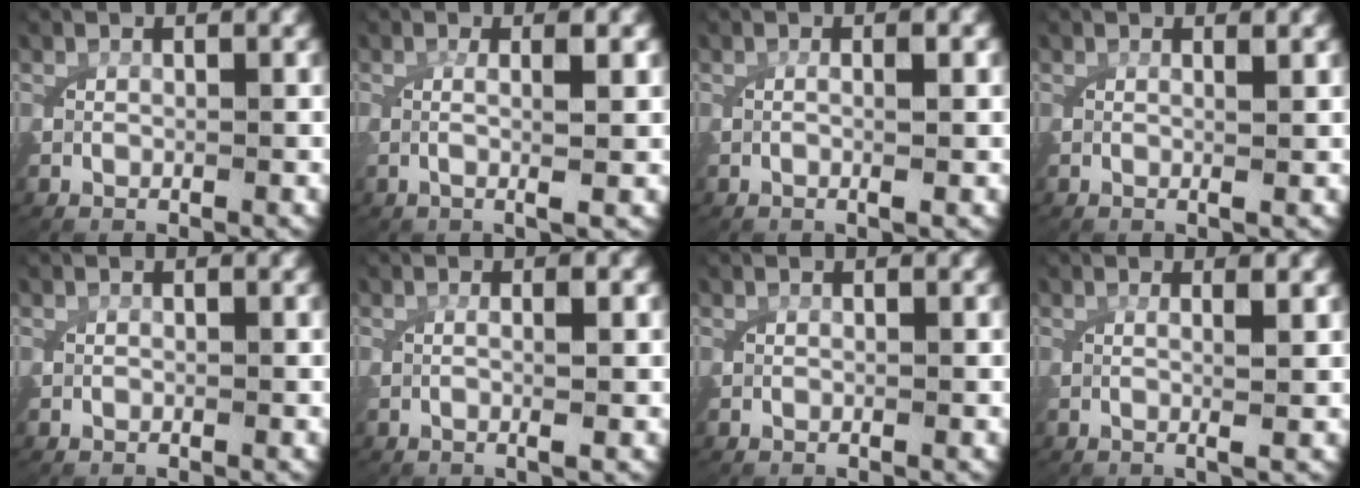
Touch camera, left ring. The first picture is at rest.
{"total": 3.1, "force": [0.3, 0.3, 3.1], "torque": [-0.063, -0.007, 0.008]}
{"total": 1.8, "force": [0.0, 0.1, 1.8], "torque": [-0.032, 0.002, 0.000]}
{"total": 1.1, "force": [0.3, -0.1, 1.0], "torque": [-0.021, -0.005, 0.006]}
{"total": 0.0}
{"total": 2.1, "force": [0.1, 0.2, 2.1], "torque": [-0.041, 0.000, 0.001]}
{"total": 0.0}
{"total": 2.0, "force": [0.4, -0.1, 1.9], "torque": [-0.042, -0.007, 0.008]}